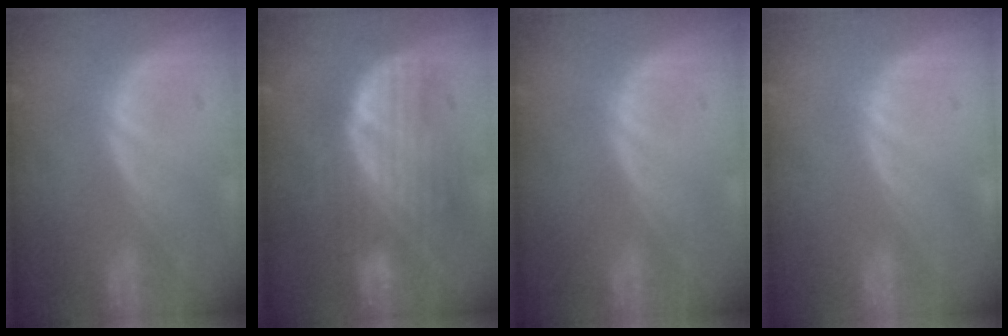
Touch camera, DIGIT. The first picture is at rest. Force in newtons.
{"total": 9.2, "press": 8.4, "slide": 3.7}
{"total": 0.0}
{"total": 0.0}